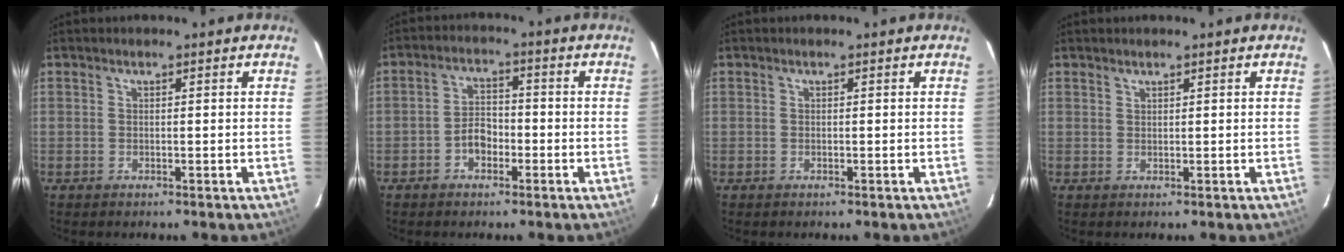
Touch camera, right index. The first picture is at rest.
{"total": 4.3, "force": [-2.1, 2.8, 2.4], "torque": [-0.048, 0.013, -0.035]}
{"total": 0.0}
{"total": 0.6, "force": [0.6, 0.1, 0.0], "torque": [-0.001, 0.001, 0.012]}